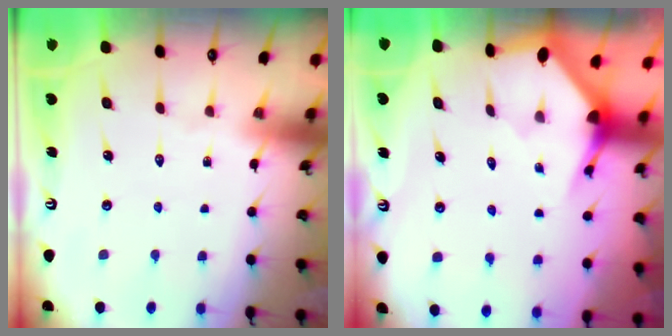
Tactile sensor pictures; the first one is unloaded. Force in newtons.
{"total": 3.1, "press": 3.1, "slide": 0.2}